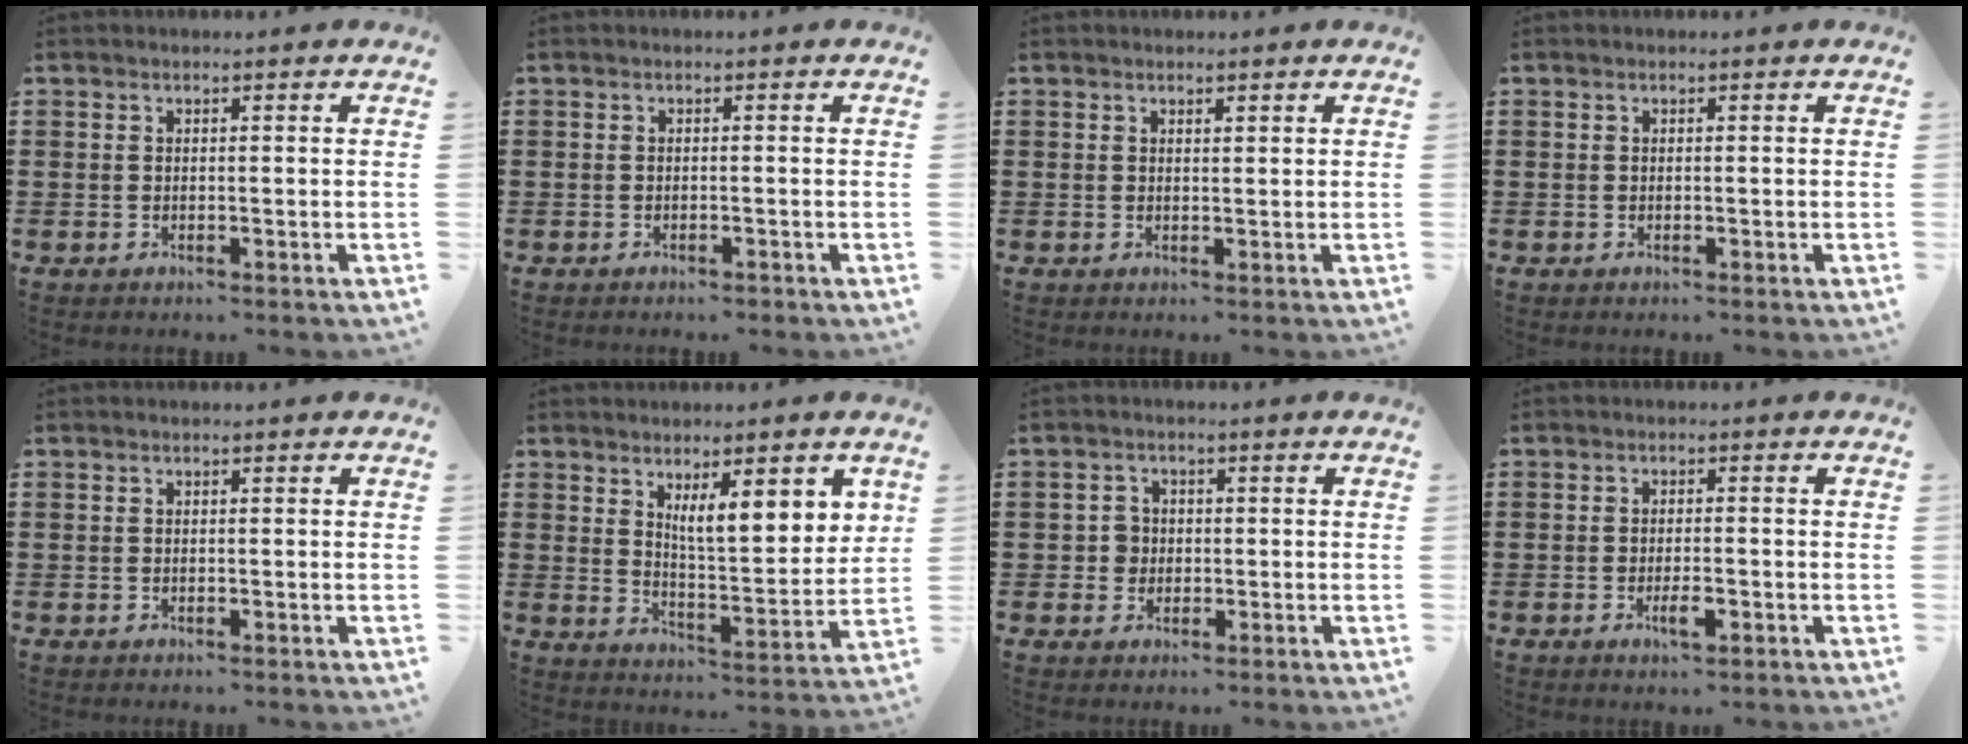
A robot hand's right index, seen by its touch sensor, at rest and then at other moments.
{"total": 0.6, "force": [-0.5, 0.1, 0.2], "torque": [-0.006, -0.002, -0.011]}
{"total": 0.7, "force": [0.6, 0.3, 0.2], "torque": [-0.006, 0.002, 0.011]}
{"total": 0.0}
{"total": 0.0}
{"total": 7.1, "force": [3.8, 2.1, 5.6], "torque": [-0.101, -0.014, 0.062]}
{"total": 2.4, "force": [-0.2, 2.3, 0.8], "torque": [-0.025, 0.006, -0.007]}
{"total": 2.9, "force": [-1.1, 0.8, 2.5], "torque": [-0.051, -0.003, -0.022]}